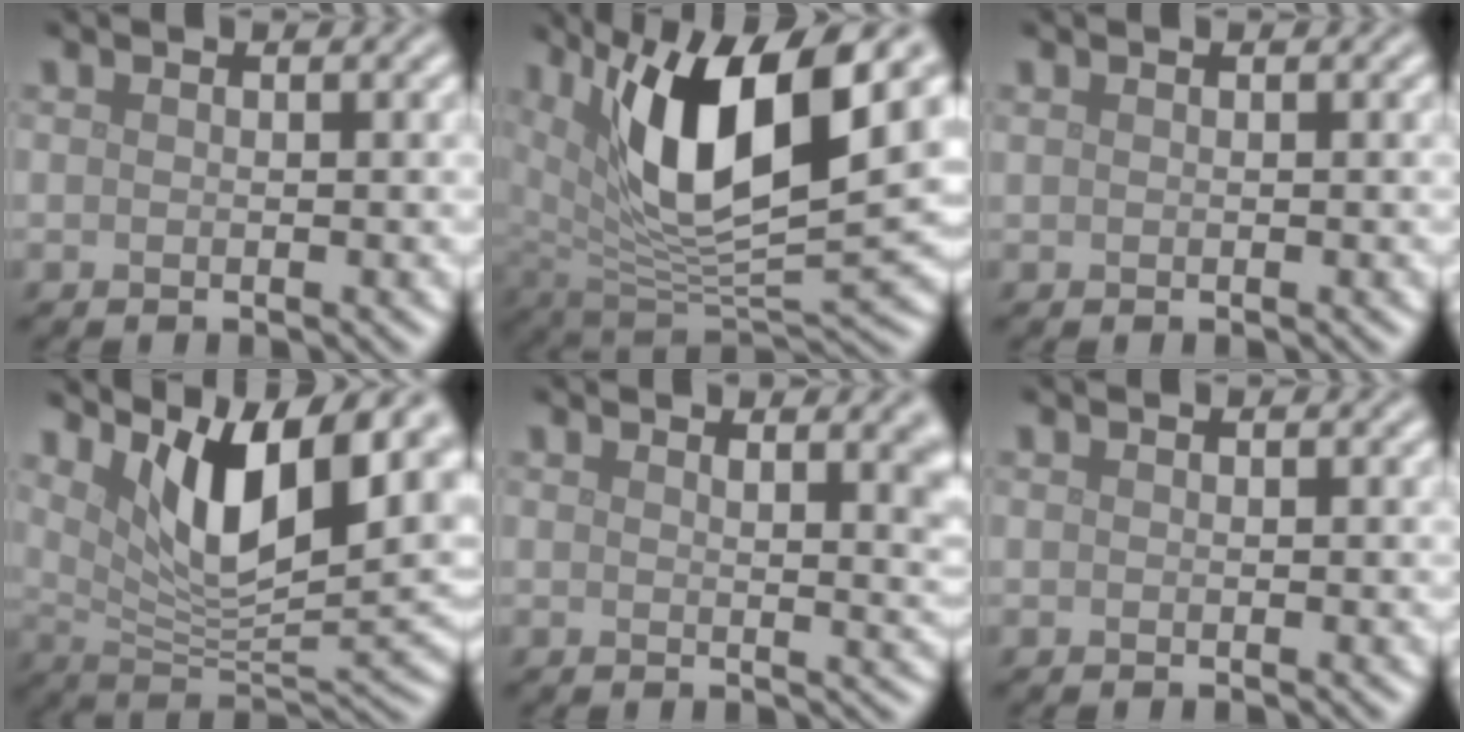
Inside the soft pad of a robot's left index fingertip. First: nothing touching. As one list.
[{"total": 12.3, "force": [4.4, 4.3, 10.6], "torque": [-0.189, -0.011, 0.084]}, {"total": 0.0}, {"total": 11.5, "force": [5.8, 3.7, 9.2], "torque": [-0.142, -0.008, 0.101]}, {"total": 4.3, "force": [2.2, 1.7, 3.3], "torque": [-0.020, 0.005, 0.028]}, {"total": 0.0}]